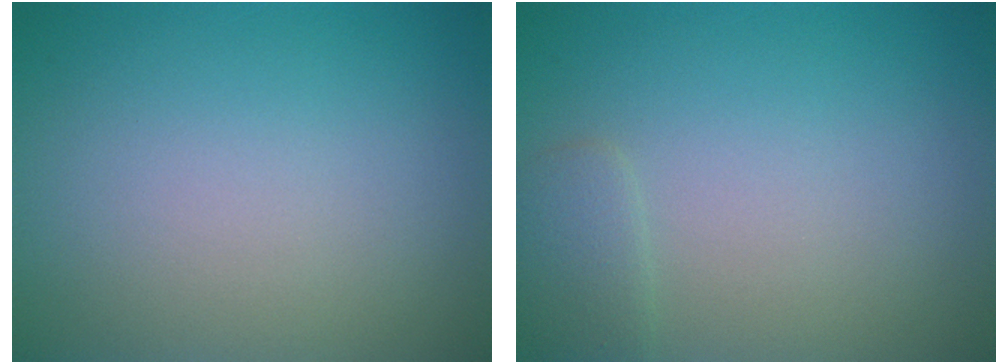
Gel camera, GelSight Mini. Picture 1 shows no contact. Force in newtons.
{"total": 1.4, "press": 1.4, "slide": 0.1}